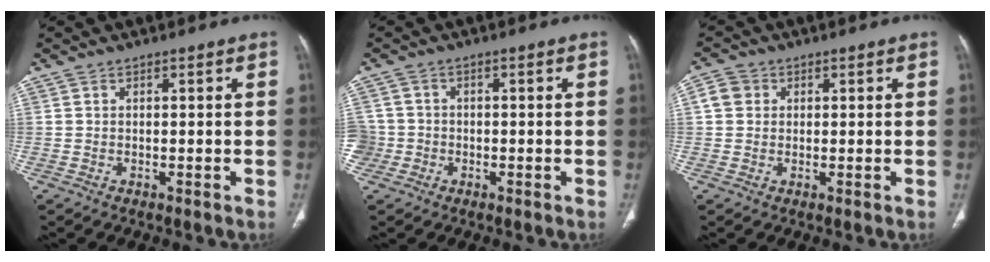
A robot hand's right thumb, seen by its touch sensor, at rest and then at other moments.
{"total": 4.6, "force": [-1.5, 4.4, 0.6], "torque": [-0.006, 0.019, -0.032]}
{"total": 3.6, "force": [0.7, 3.3, 1.3], "torque": [-0.017, 0.007, 0.012]}